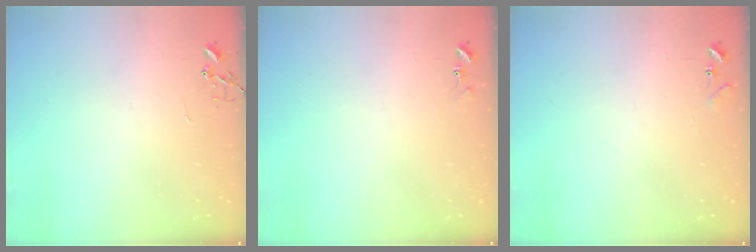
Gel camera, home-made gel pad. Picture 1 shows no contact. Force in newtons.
{"total": 6.0, "press": 5.9, "slide": 0.6}
{"total": 7.7, "press": 7.6, "slide": 0.6}